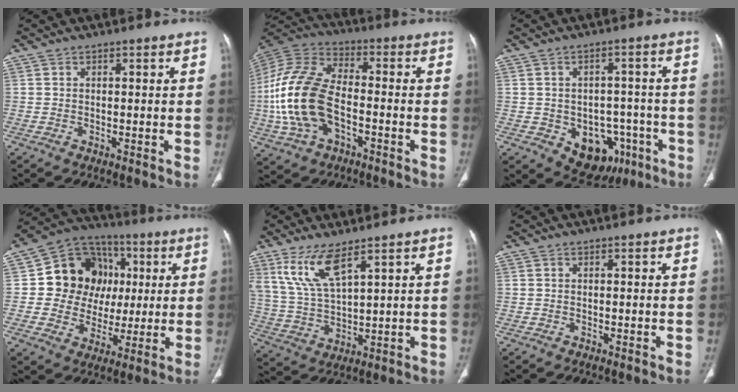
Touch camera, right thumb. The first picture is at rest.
{"total": 19.2, "force": [-4.0, 11.1, 15.2], "torque": [-0.325, 0.024, -0.075]}
{"total": 12.3, "force": [-5.0, 8.9, 6.9], "torque": [-0.051, 0.030, -0.053]}
{"total": 16.5, "force": [2.3, 14.4, 7.6], "torque": [-0.073, 0.017, 0.045]}
{"total": 10.0, "force": [6.2, 2.8, 7.3], "torque": [-0.157, -0.030, 0.143]}
{"total": 0.0}